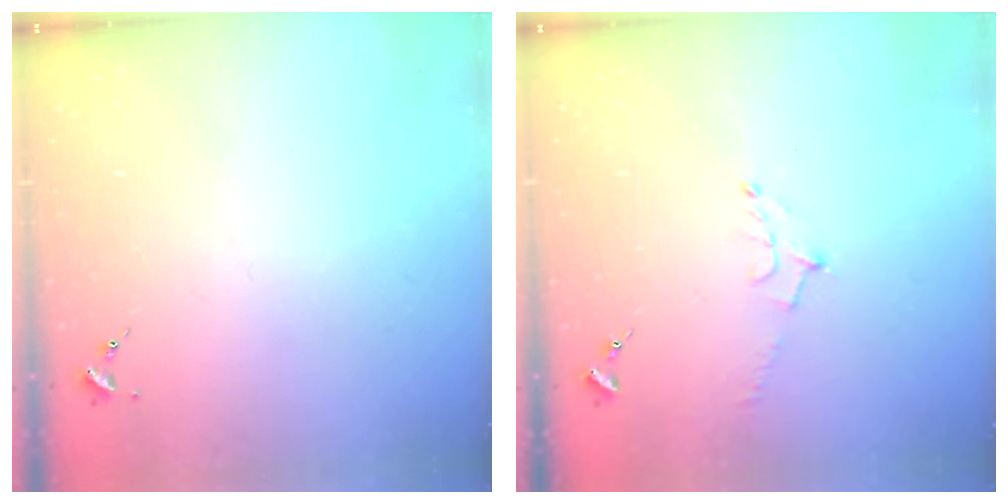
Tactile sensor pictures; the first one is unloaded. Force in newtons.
{"total": 5.6, "press": 5.5, "slide": 1.0}